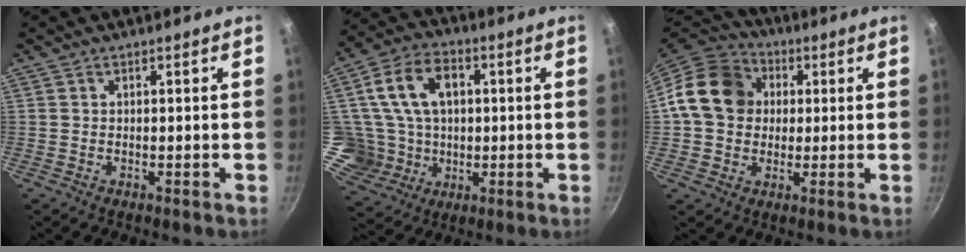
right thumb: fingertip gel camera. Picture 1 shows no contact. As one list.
[{"total": 16.2, "force": [2.4, 13.2, 9.1], "torque": [-0.144, 0.006, 0.051]}, {"total": 15.2, "force": [2.2, 12.7, 8.0], "torque": [-0.118, 0.026, 0.020]}]